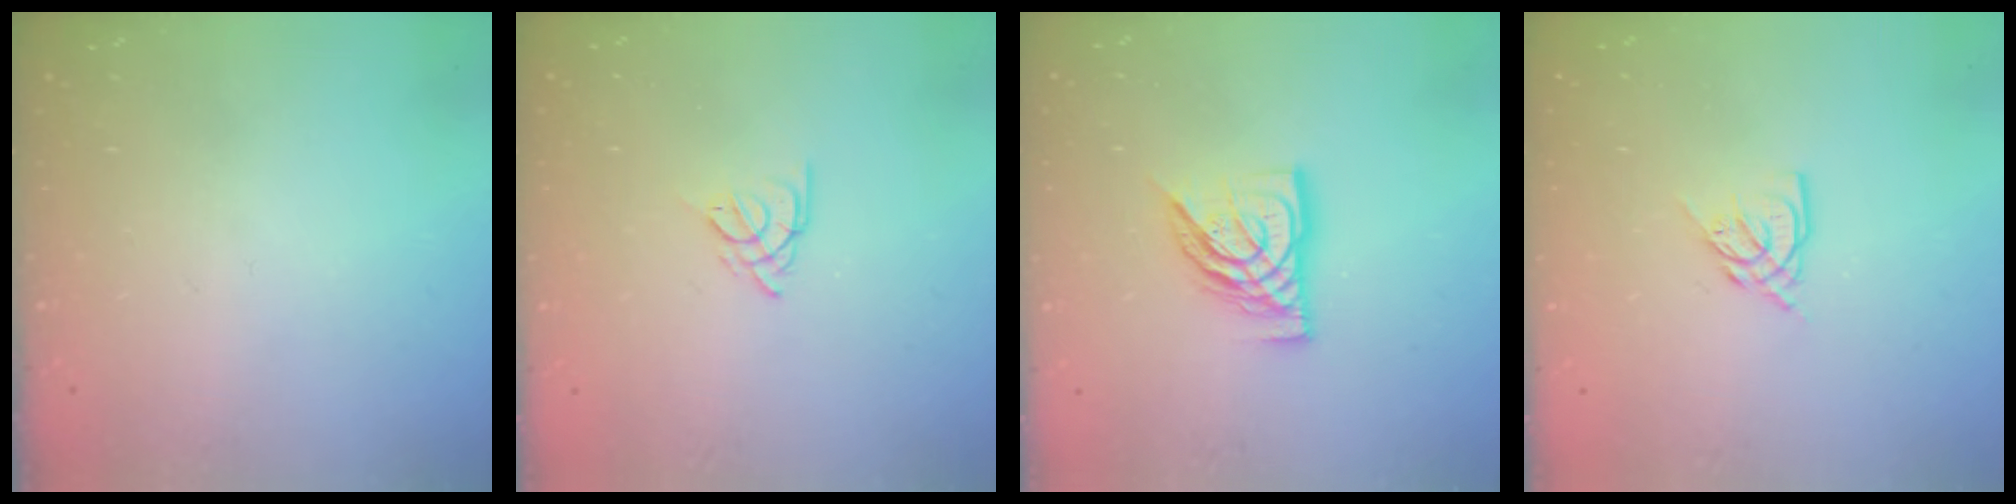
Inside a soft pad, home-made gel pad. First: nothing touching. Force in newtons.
{"total": 3.8, "press": 3.8, "slide": 0.6}
{"total": 11.3, "press": 11.2, "slide": 1.4}
{"total": 6.5, "press": 6.5, "slide": 0.6}